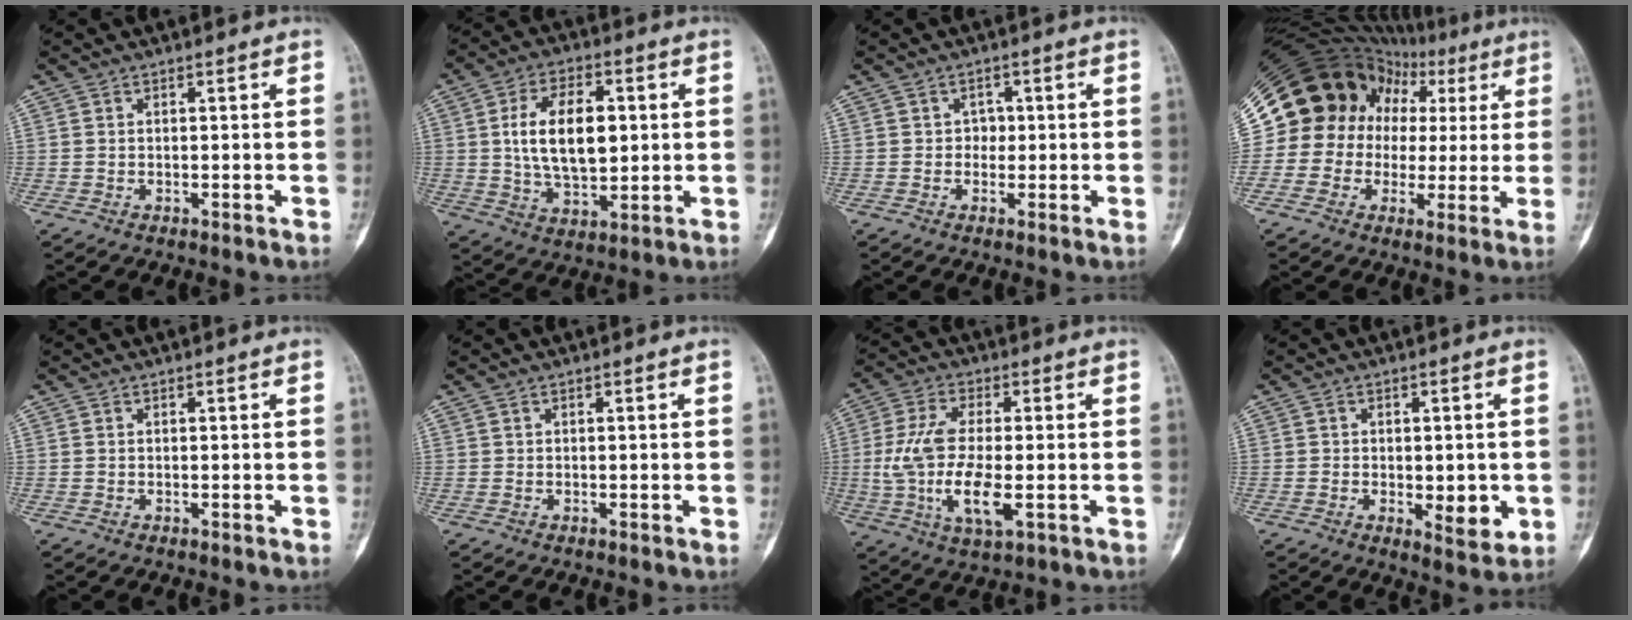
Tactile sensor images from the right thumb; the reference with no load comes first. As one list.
[{"total": 13.8, "force": [1.8, 7.7, 11.3], "torque": [-0.178, -0.003, 0.034]}, {"total": 1.9, "force": [0.1, 1.6, 1.0], "torque": [0.001, 0.005, -0.006]}, {"total": 24.9, "force": [4.1, 21.6, 11.8], "torque": [-0.211, 0.094, 0.077]}, {"total": 0.0}, {"total": 0.0}, {"total": 13.3, "force": [-1.7, 5.0, 12.2], "torque": [-0.269, -0.002, -0.033]}, {"total": 6.0, "force": [-1.1, 3.0, 5.1], "torque": [-0.060, -0.009, -0.011]}]